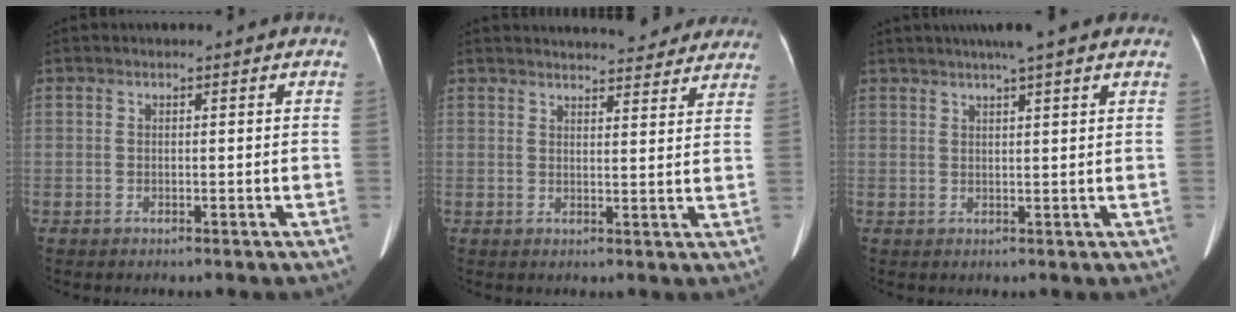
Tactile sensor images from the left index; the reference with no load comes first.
{"total": 15.2, "force": [14.1, 3.1, 4.5], "torque": [-0.039, 0.009, 0.160]}
{"total": 6.9, "force": [5.3, 0.2, 4.4], "torque": [-0.068, 0.026, 0.072]}